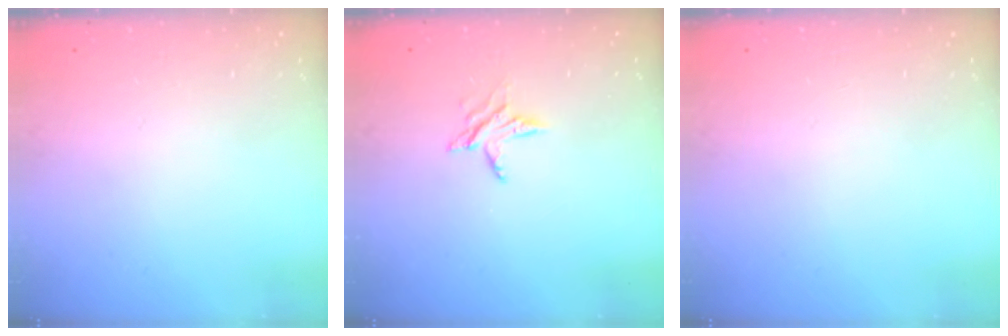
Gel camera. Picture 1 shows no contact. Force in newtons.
{"total": 5.2, "press": 5.2, "slide": 0.6}
{"total": 0.0}